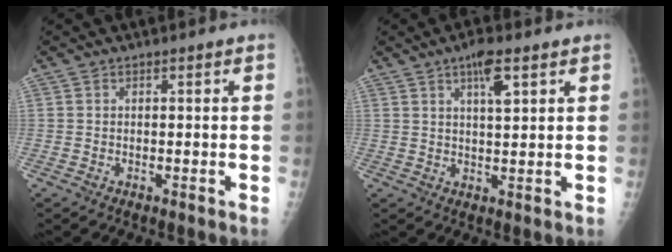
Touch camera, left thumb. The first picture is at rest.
{"total": 5.3, "force": [2.7, 1.4, 4.3], "torque": [-0.065, -0.008, 0.044]}